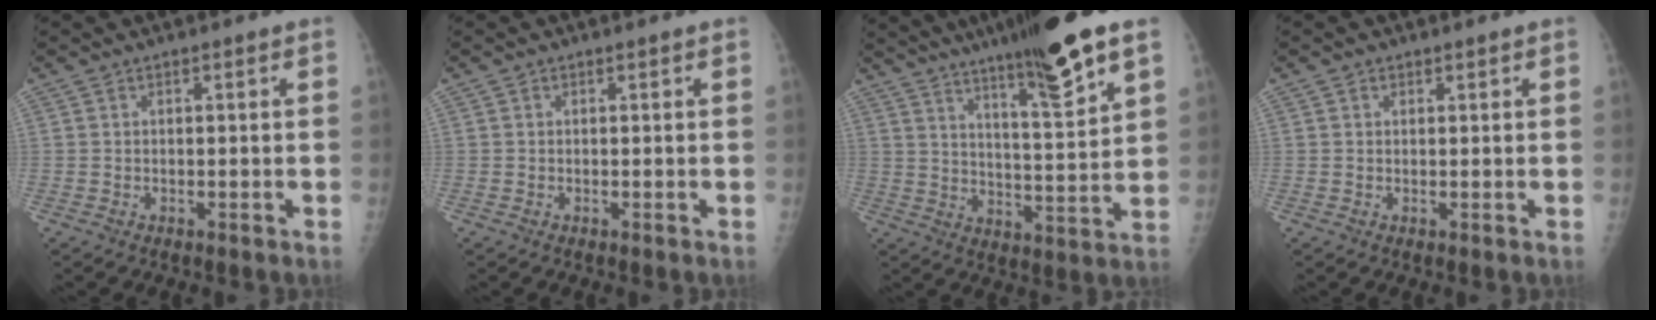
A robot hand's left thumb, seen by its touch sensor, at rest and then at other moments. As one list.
[{"total": 0.0}, {"total": 15.6, "force": [10.1, 1.4, 11.8], "torque": [-0.180, -0.051, 0.163]}, {"total": 0.8, "force": [0.4, 0.7, 0.1], "torque": [0.008, -0.001, 0.003]}]